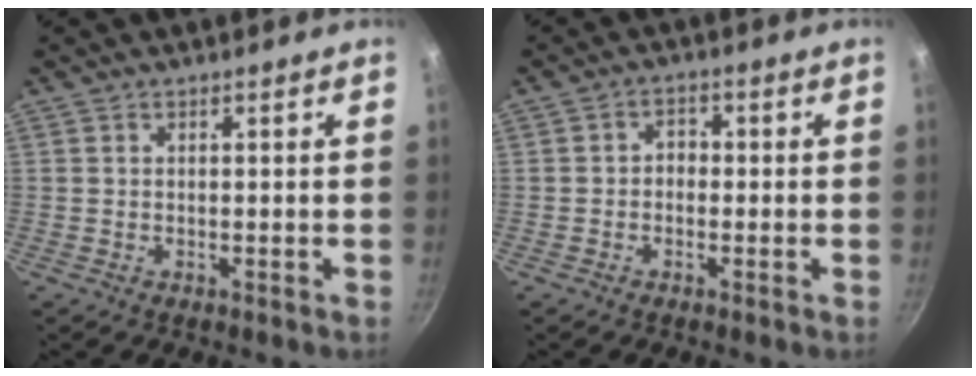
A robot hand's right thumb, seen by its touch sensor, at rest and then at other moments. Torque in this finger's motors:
{"motor_torque": [0.03, -0.17, -0.11, 0.09, 0.09]}